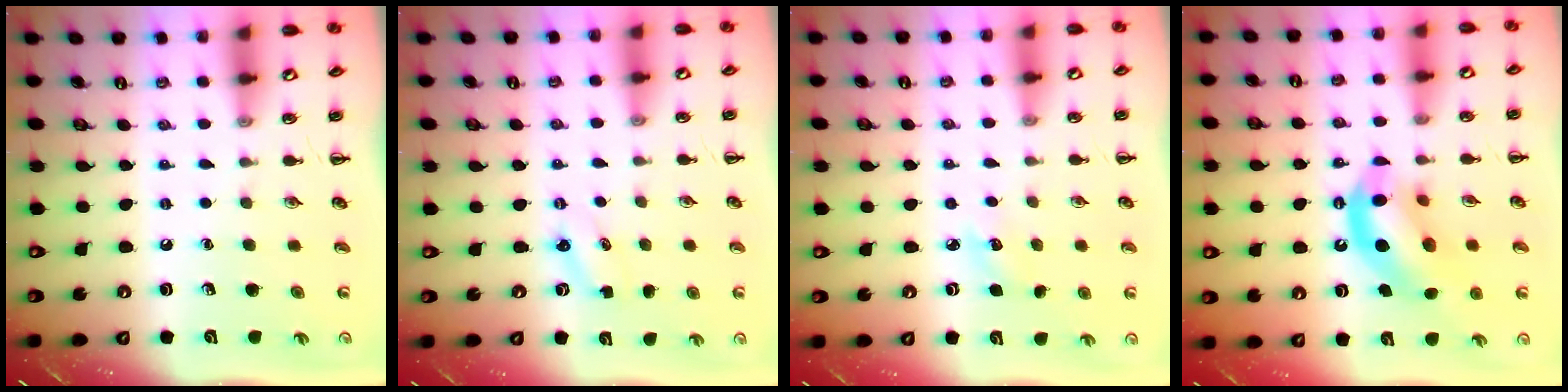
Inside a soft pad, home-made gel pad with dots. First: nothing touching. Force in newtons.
{"total": 2.2, "press": 2.1, "slide": 0.6}
{"total": 4.2, "press": 4.0, "slide": 1.1}
{"total": 12.6, "press": 12.2, "slide": 3.2}